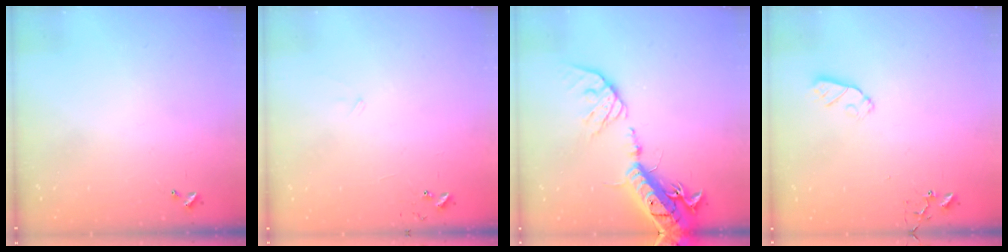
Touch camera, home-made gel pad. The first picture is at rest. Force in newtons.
{"total": 5.8, "press": 5.8, "slide": 0.5}
{"total": 21.1, "press": 20.7, "slide": 4.1}
{"total": 6.6, "press": 6.6, "slide": 0.2}